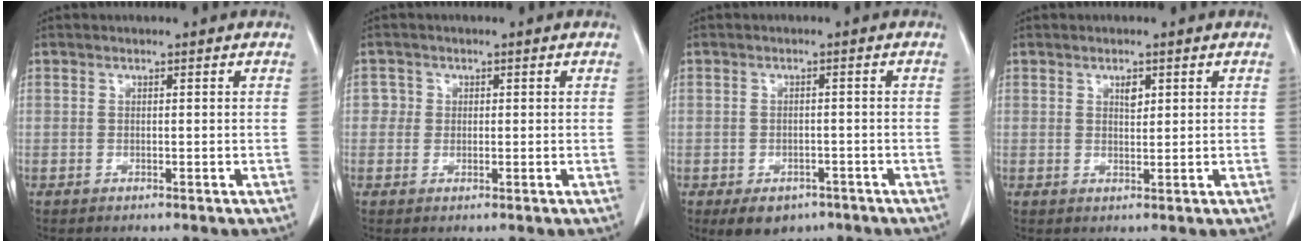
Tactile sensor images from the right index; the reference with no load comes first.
{"total": 1.8, "force": [0.3, 1.8, 0.0], "torque": [0.009, 0.003, 0.001]}
{"total": 5.8, "force": [-3.7, 3.8, 2.2], "torque": [-0.026, 0.002, -0.043]}
{"total": 1.6, "force": [0.8, 0.8, 1.2], "torque": [-0.019, -0.002, 0.015]}